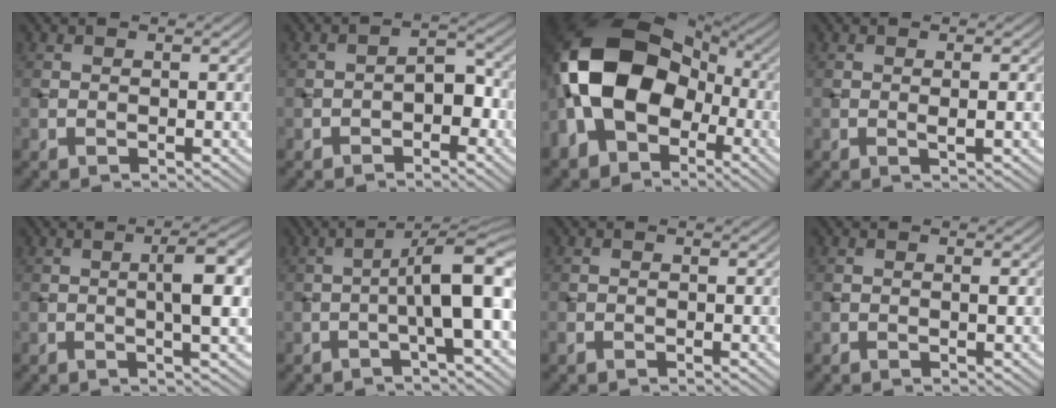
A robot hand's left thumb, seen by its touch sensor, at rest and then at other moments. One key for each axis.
{"total": 3.3, "fx": -1.7, "fy": 1.8, "fz": 2.2, "tx": -0.028, "ty": 0.014, "tz": -0.031}
{"total": 17.2, "fx": -2.9, "fy": 11.9, "fz": 12.1, "tx": -0.259, "ty": 0.001, "tz": -0.069}
{"total": 1.3, "fx": -0.1, "fy": 0.1, "fz": 1.3, "tx": -0.028, "ty": 0.000, "tz": -0.003}
{"total": 4.7, "fx": 0.1, "fy": 0.7, "fz": 4.7, "tx": -0.079, "ty": 0.009, "tz": -0.001}
{"total": 8.3, "fx": -1.7, "fy": 1.3, "fz": 8.0, "tx": -0.116, "ty": 0.027, "tz": -0.038}
{"total": 0.7, "fx": -0.6, "fy": 0.4, "fz": 0.2, "tx": -0.005, "ty": -0.002, "tz": -0.012}
{"total": 0.6, "fx": 0.0, "fy": 0.0, "fz": 0.6, "tx": -0.011, "ty": 0.001, "tz": -0.002}